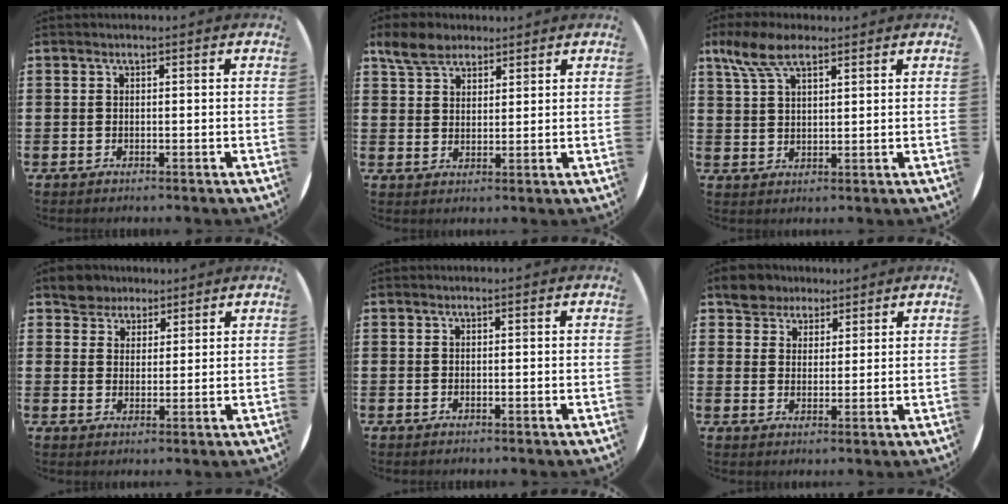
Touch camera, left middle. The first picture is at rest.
{"total": 5.1, "force": [4.2, 2.6, 1.4], "torque": [-0.034, -0.003, 0.080]}
{"total": 6.6, "force": [4.4, 2.7, 4.1], "torque": [-0.090, 0.000, 0.082]}
{"total": 4.2, "force": [3.7, 1.9, -0.4], "torque": [-0.001, -0.003, 0.073]}
{"total": 0.0}
{"total": 4.5, "force": [4.0, 2.2, -0.1], "torque": [-0.009, -0.002, 0.076]}